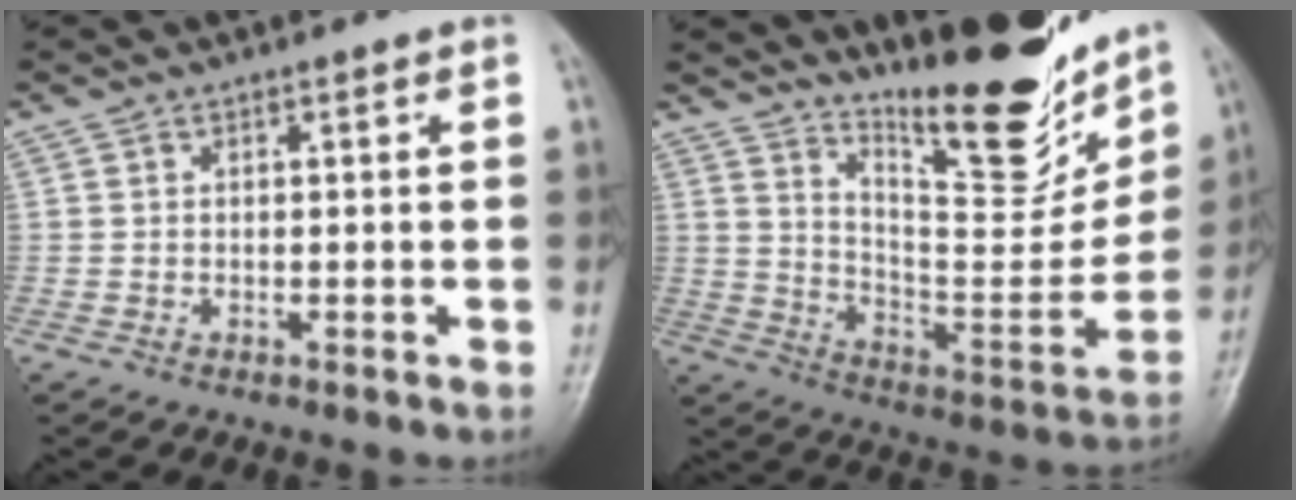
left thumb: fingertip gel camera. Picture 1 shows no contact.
{"total": 22.2, "force": [16.5, 6.5, 13.4], "torque": [-0.155, -0.110, 0.264]}